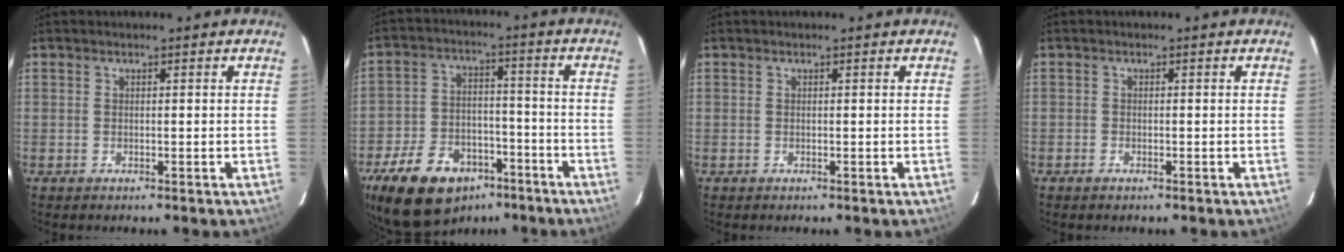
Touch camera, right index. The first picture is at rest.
{"total": 19.0, "force": [-12.2, 11.3, 9.2], "torque": [-0.214, 0.011, -0.186]}
{"total": 0.0}
{"total": 1.0, "force": [-0.8, 0.5, 0.2], "torque": [-0.006, -0.001, -0.015]}